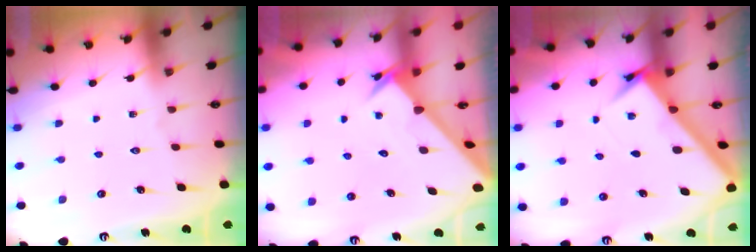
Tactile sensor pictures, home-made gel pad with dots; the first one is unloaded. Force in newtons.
{"total": 2.7, "press": 2.7, "slide": 0.2}
{"total": 2.7, "press": 2.7, "slide": 0.3}